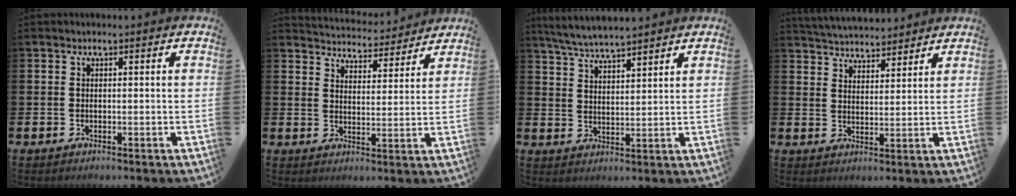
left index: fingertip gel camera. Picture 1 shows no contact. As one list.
[{"total": 4.8, "force": [4.7, 0.5, -0.1], "torque": [-0.014, -0.039, 0.082]}, {"total": 5.5, "force": [5.4, 0.2, 1.2], "torque": [-0.043, -0.026, 0.097]}, {"total": 4.8, "force": [4.7, 0.9, -0.2], "torque": [-0.011, -0.028, 0.084]}]